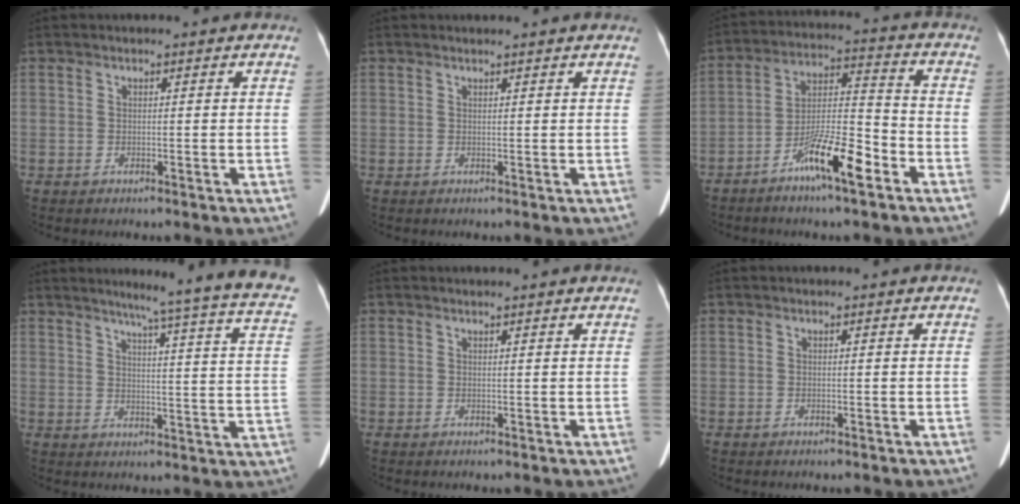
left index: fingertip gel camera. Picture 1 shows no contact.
{"total": 2.0, "force": [1.9, 0.2, 0.4], "torque": [-0.013, 0.015, 0.022]}
{"total": 10.3, "force": [-6.1, 1.3, 8.2], "torque": [-0.155, 0.000, -0.111]}
{"total": 20.4, "force": [16.9, -0.8, 11.4], "torque": [-0.152, -0.054, 0.189]}
{"total": 1.5, "force": [1.4, 0.2, 0.3], "torque": [-0.013, 0.016, 0.017]}
{"total": 0.0}